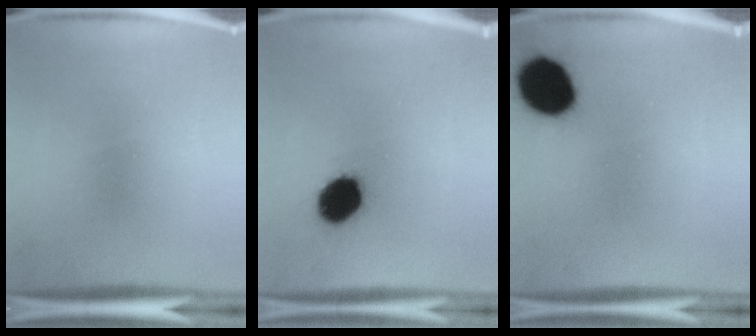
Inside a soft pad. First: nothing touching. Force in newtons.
{"total": 10.9}
{"total": 15.5}